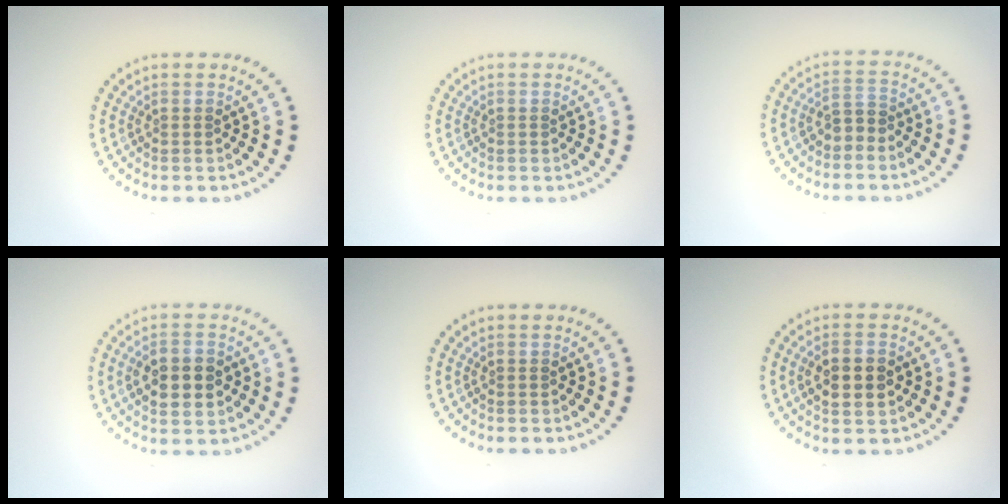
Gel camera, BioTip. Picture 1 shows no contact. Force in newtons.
{"total": 0.0}
{"total": 1.9, "press": 1.6, "slide": 0.9}
{"total": 4.6, "press": 4.6, "slide": 0.1}
{"total": 0.0}
{"total": 3.1, "press": 3.1, "slide": 0.3}